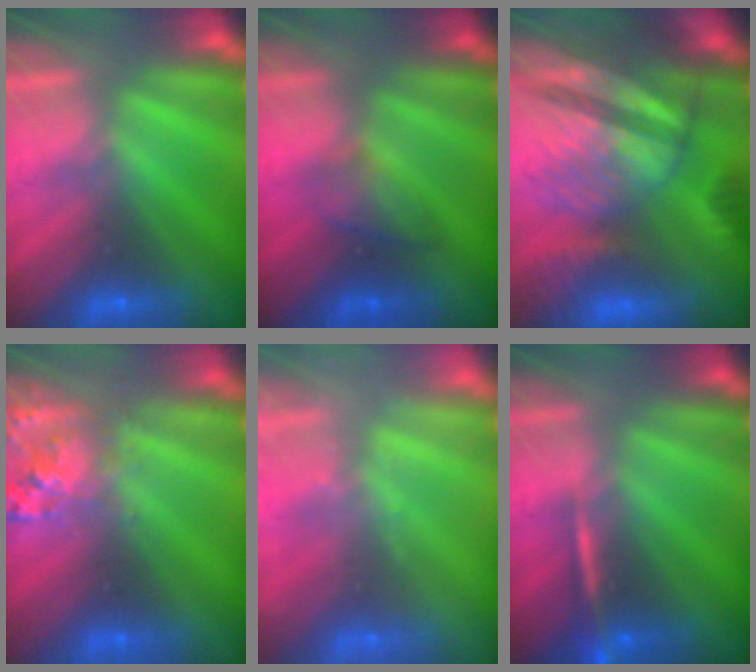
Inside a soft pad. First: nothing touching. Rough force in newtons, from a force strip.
{"total": 2.2}
{"total": 6.1}
{"total": 2.6}
{"total": 2.3}
{"total": 2.3}